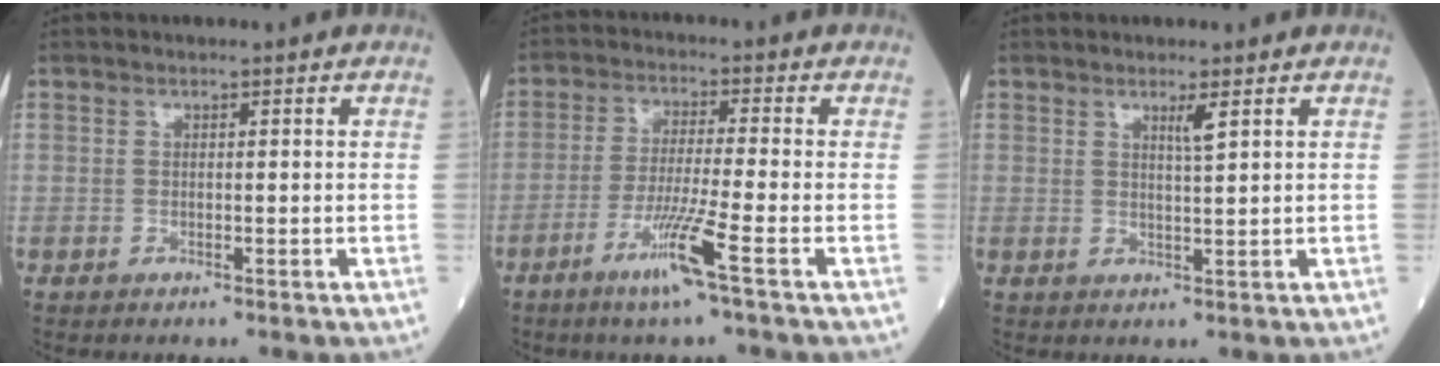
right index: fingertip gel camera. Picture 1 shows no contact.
{"total": 7.3, "force": [-3.7, -1.3, 6.2], "torque": [-0.118, -0.020, -0.075]}
{"total": 2.0, "force": [1.3, -0.3, 1.4], "torque": [-0.026, -0.004, 0.026]}